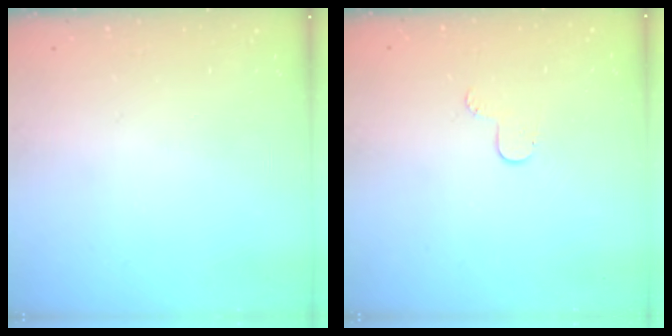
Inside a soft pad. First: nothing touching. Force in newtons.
{"total": 3.5, "press": 3.5, "slide": 0.4}